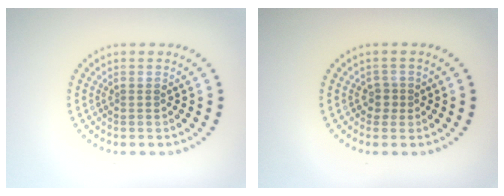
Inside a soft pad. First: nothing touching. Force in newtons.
{"total": 1.3, "press": 1.1, "slide": 0.7}